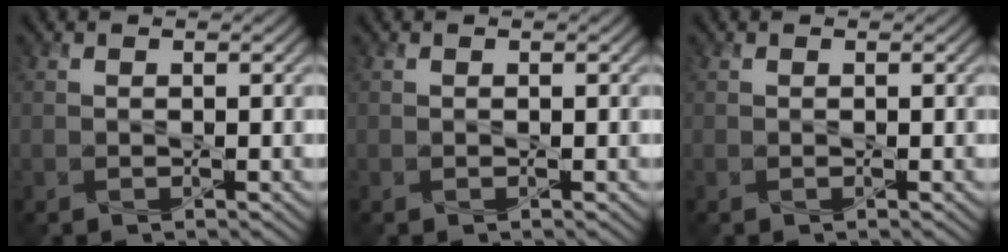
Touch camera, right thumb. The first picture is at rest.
{"total": 0.0}
{"total": 0.0}